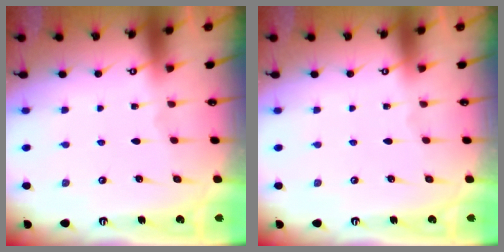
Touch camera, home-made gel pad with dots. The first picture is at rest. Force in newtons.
{"total": 0.0}